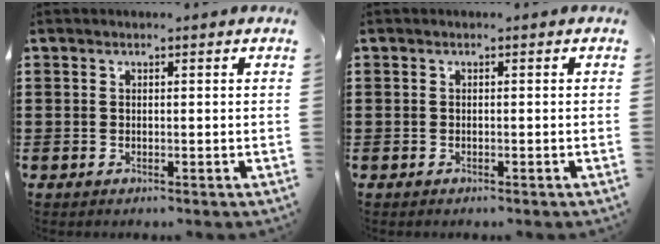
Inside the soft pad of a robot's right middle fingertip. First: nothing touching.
{"total": 0.9, "force": [-0.9, 0.3, 0.2], "torque": [-0.006, 0.002, -0.018]}